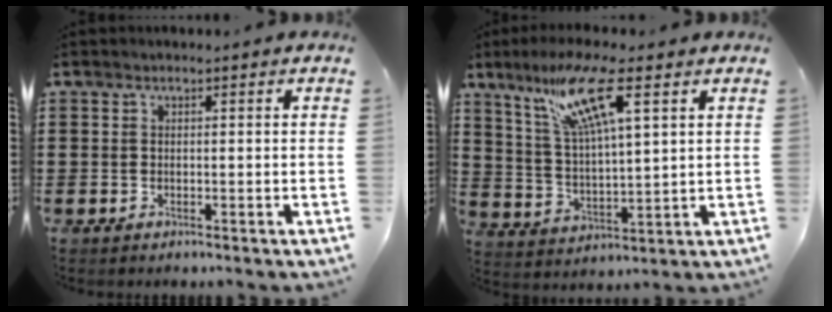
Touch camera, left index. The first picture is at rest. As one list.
[{"total": 11.7, "force": [7.0, 1.9, 9.2], "torque": [-0.194, -0.007, 0.120]}]